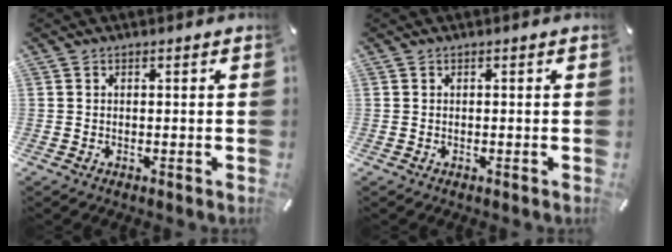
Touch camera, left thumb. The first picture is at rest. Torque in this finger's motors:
{"motor_torque": [-0.02, -0.01, 0.01, -0.01, 0.00]}